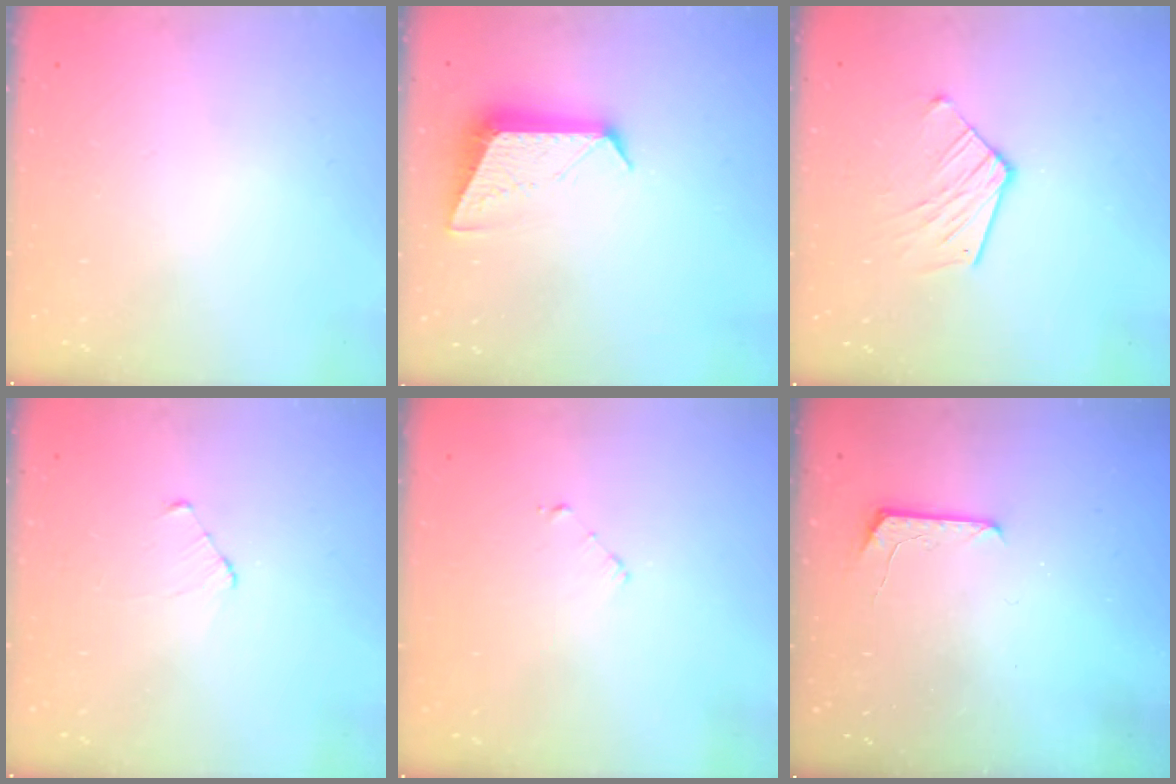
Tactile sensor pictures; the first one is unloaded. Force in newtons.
{"total": 9.9, "press": 9.9, "slide": 0.2}
{"total": 9.7, "press": 9.7, "slide": 0.8}
{"total": 4.0, "press": 4.0, "slide": 0.4}
{"total": 2.9, "press": 2.9, "slide": 0.2}
{"total": 6.1, "press": 6.1, "slide": 0.6}